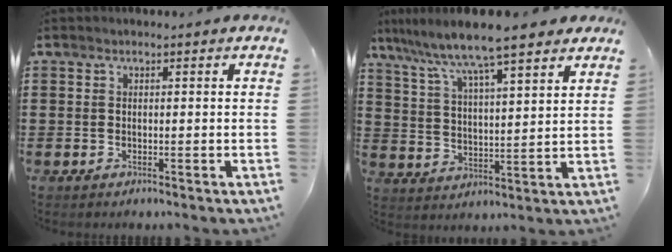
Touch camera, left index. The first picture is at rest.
{"total": 8.0, "force": [6.8, 0.2, 4.2], "torque": [-0.109, -0.033, 0.112]}